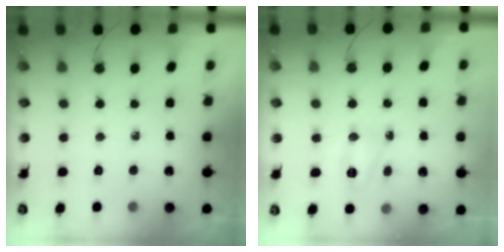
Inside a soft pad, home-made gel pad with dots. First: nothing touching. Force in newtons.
{"total": 5.2, "press": 5.1, "slide": 0.6}